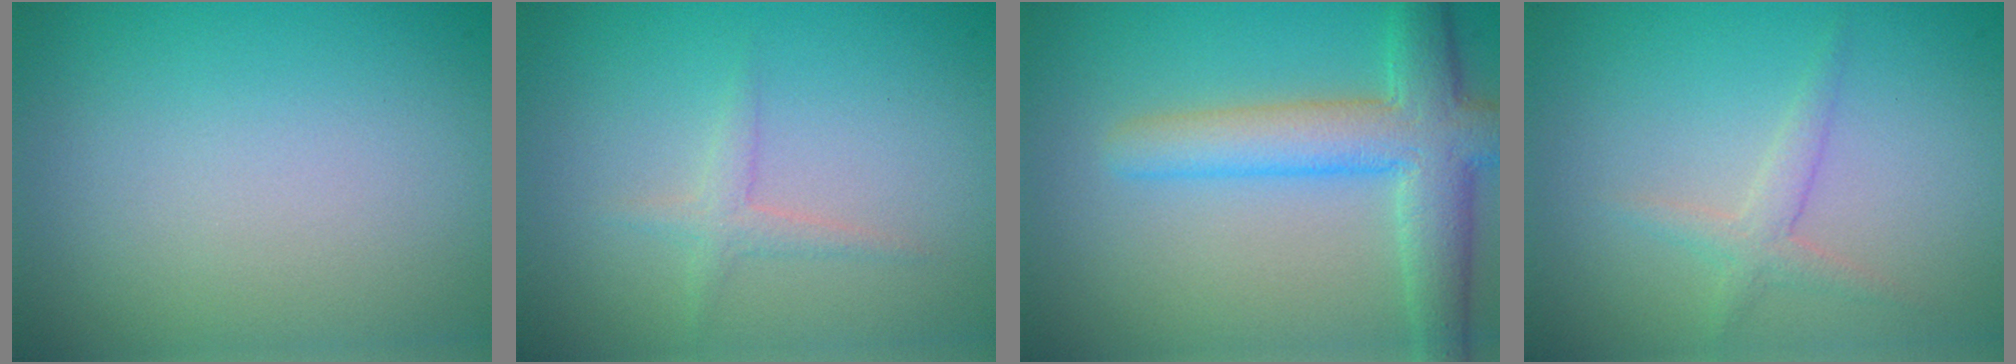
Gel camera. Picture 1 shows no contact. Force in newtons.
{"total": 1.3, "press": 1.3, "slide": 0.1}
{"total": 5.9, "press": 5.9, "slide": 0.3}
{"total": 1.7, "press": 1.7, "slide": 0.1}